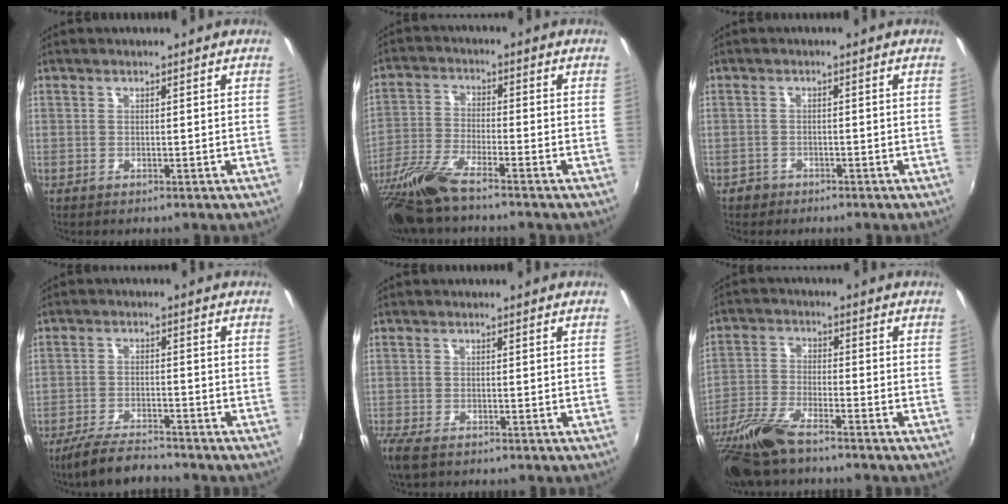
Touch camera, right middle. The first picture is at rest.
{"total": 11.7, "force": [-9.4, 1.3, 6.8], "torque": [-0.154, -0.028, -0.185]}
{"total": 2.0, "force": [-1.4, 1.4, 0.2], "torque": [-0.010, 0.000, -0.024]}
{"total": 8.1, "force": [-7.2, 1.3, 3.5], "torque": [-0.090, -0.015, -0.130]}
{"total": 4.8, "force": [-3.6, 1.7, 2.7], "torque": [-0.070, -0.020, -0.073]}
{"total": 12.6, "force": [-9.9, 2.8, 7.3], "torque": [-0.167, -0.026, -0.198]}